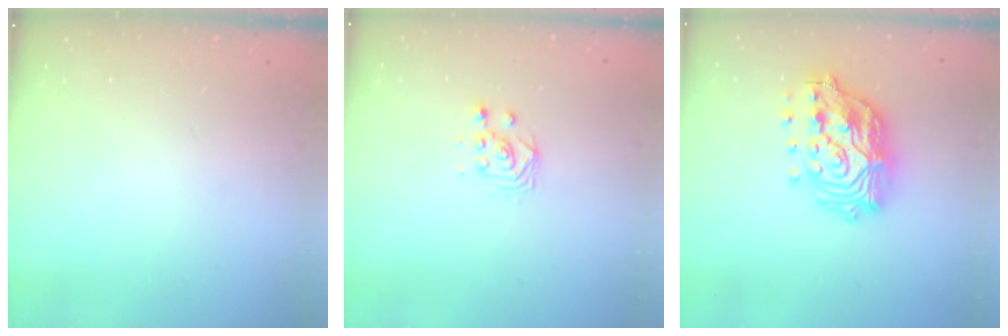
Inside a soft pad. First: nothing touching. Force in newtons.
{"total": 3.0, "press": 3.0, "slide": 0.2}
{"total": 20.2, "press": 20.1, "slide": 2.1}